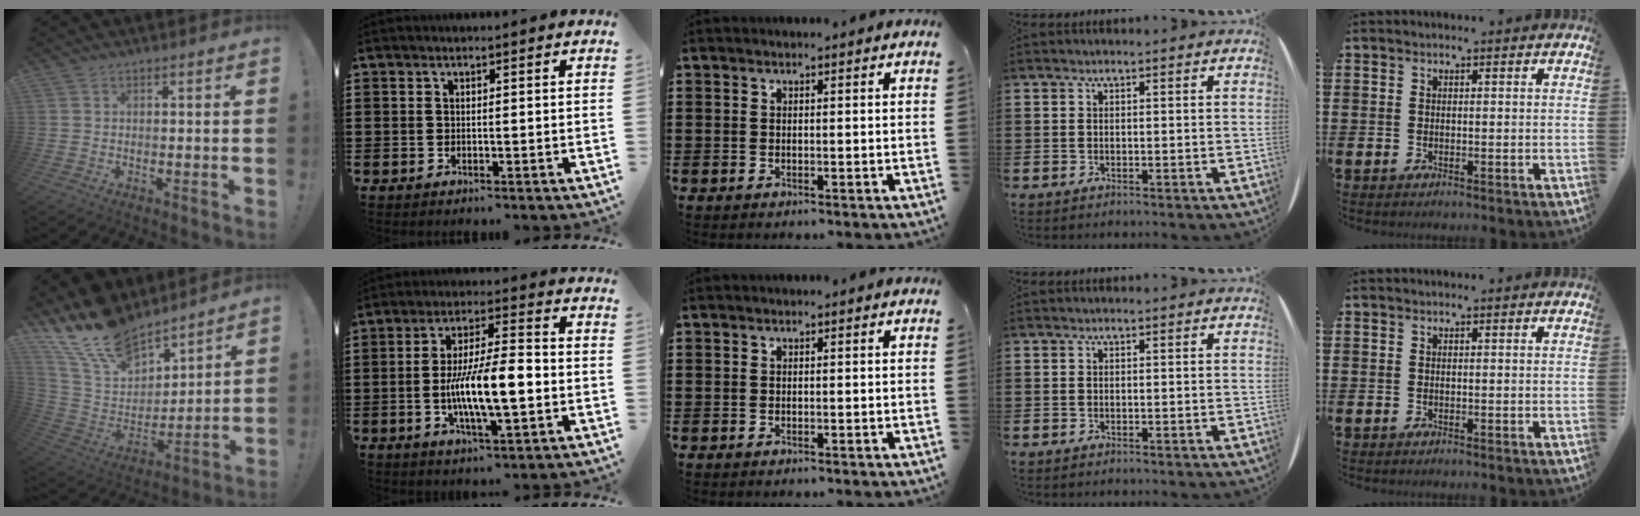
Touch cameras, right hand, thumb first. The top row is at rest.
{"thumb": {"total": 19.2, "force": [15.0, 8.7, 8.1], "torque": [-0.179, -0.101, 0.281]}, "index": {"total": 11.1, "force": [-2.3, 3.2, 10.4], "torque": [-0.194, -0.004, -0.044]}}